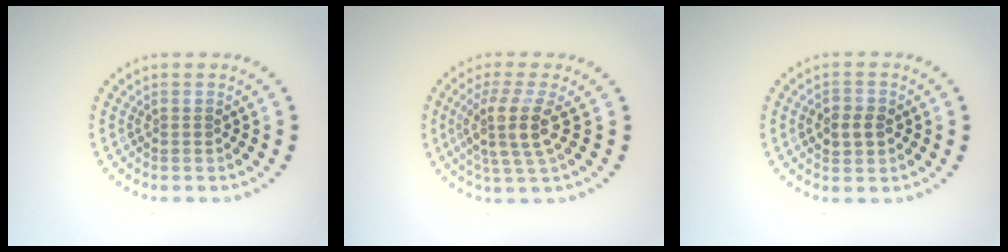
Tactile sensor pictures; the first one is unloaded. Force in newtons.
{"total": 3.9, "press": 3.1, "slide": 2.4}
{"total": 2.4, "press": 2.3, "slide": 0.4}